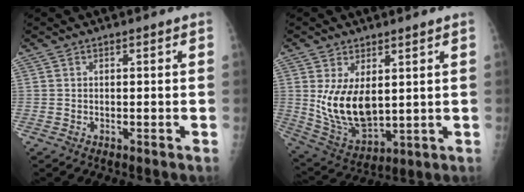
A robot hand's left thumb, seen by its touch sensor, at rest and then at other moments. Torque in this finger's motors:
{"motor_torque": [1.32, 1.54, 1.00, -0.80, 0.15]}